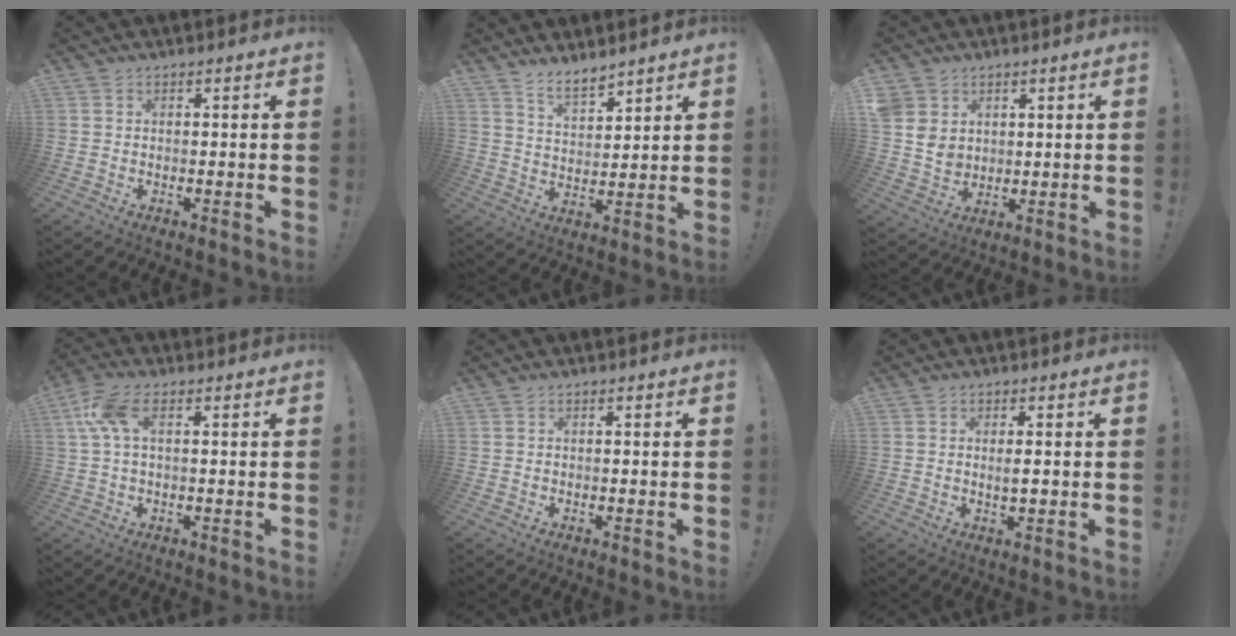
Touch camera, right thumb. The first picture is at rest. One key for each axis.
{"total": 7.4, "fx": 6.4, "fy": 2.7, "fz": 2.4, "tx": -0.046, "ty": -0.044, "tz": 0.123}
{"total": 6.9, "fx": 3.3, "fy": 5.8, "fz": 1.8, "tx": -0.036, "ty": -0.016, "tz": 0.070}
{"total": 8.2, "fx": 2.1, "fy": 3.7, "fz": 7.0, "tx": -0.143, "ty": 0.005, "tz": 0.045}
{"total": 0.0}
{"total": 2.2, "fx": 0.2, "fy": 0.5, "fz": 2.1, "tx": -0.024, "ty": -0.008, "tz": 0.000}